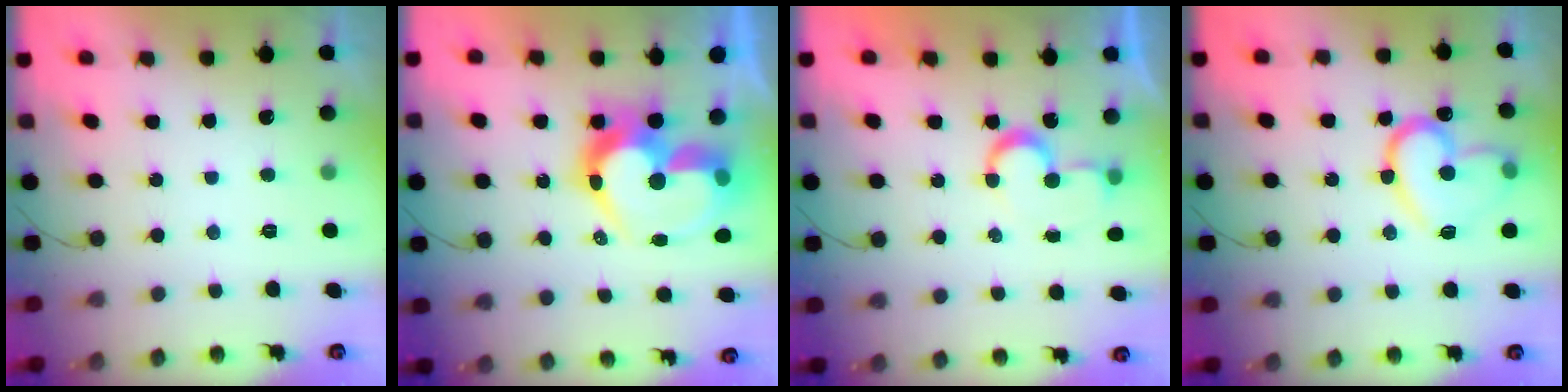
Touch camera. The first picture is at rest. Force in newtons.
{"total": 17.9, "press": 17.5, "slide": 3.5}
{"total": 5.7, "press": 5.7, "slide": 0.4}
{"total": 15.2, "press": 15.2, "slide": 0.8}